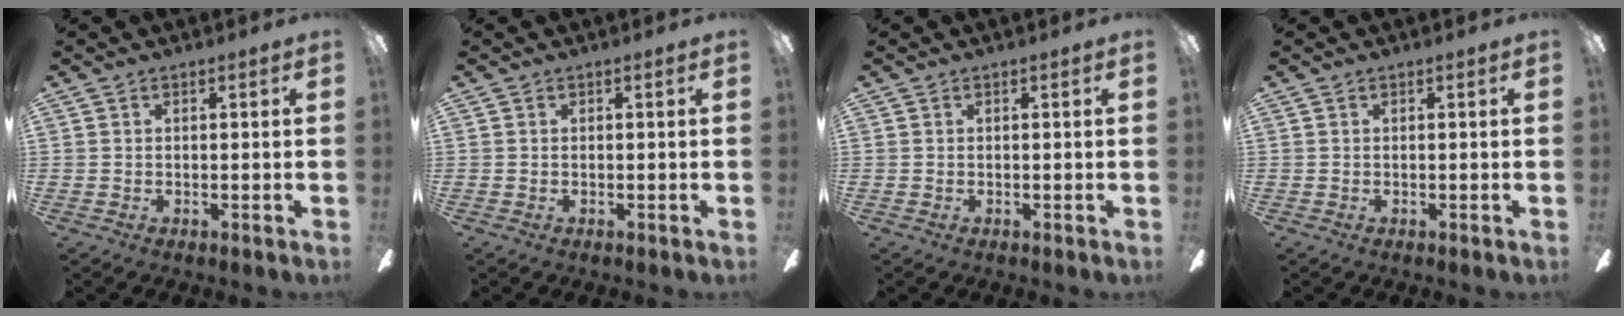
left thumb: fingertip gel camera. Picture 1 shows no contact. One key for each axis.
{"total": 0.0}
{"total": 0.0}
{"total": 0.0}